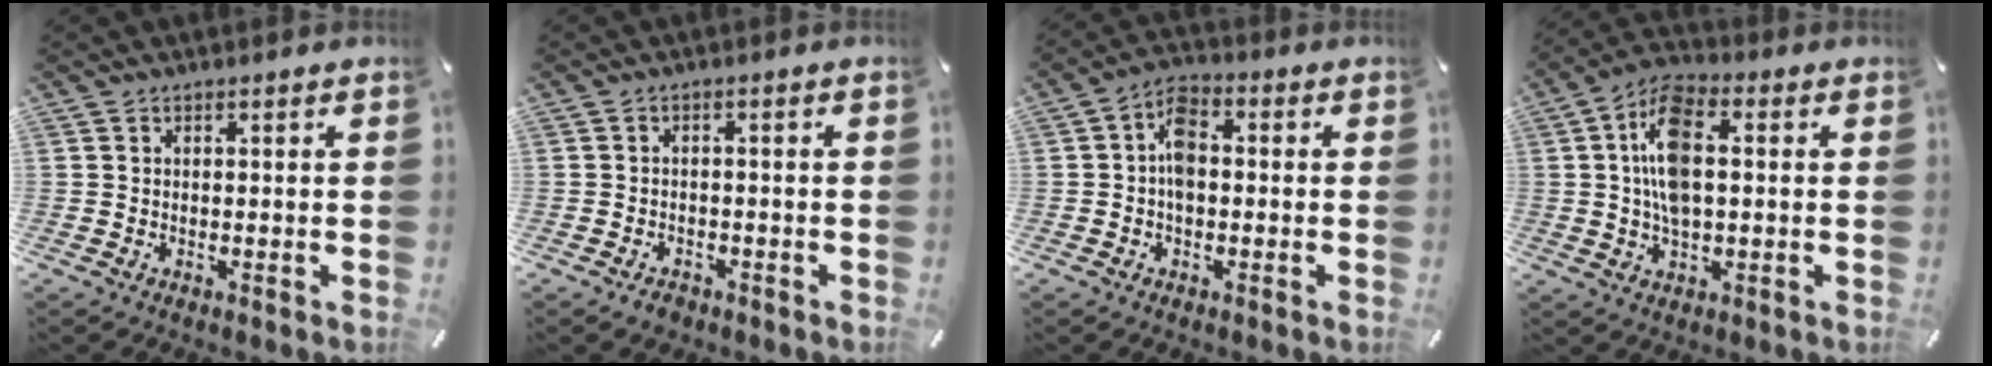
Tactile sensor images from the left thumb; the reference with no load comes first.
{"total": 2.2, "force": [-1.6, 1.3, 0.7], "torque": [-0.013, 0.010, -0.034]}
{"total": 6.0, "force": [-0.4, 3.6, 4.7], "torque": [-0.083, 0.010, -0.008]}
{"total": 11.5, "force": [1.1, 6.3, 9.6], "torque": [-0.201, 0.003, 0.016]}